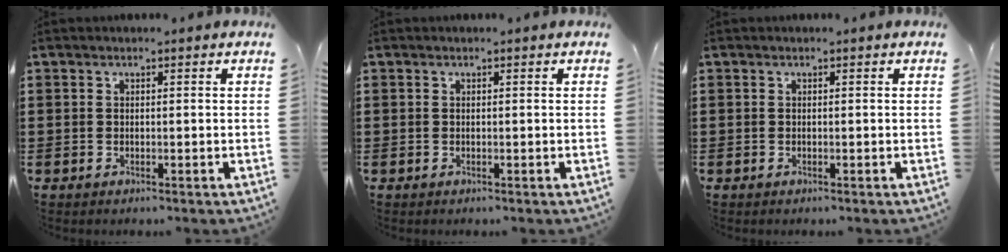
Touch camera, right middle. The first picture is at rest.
{"total": 0.0}
{"total": 0.0}